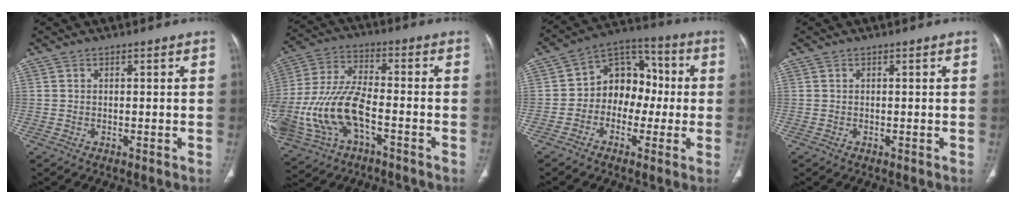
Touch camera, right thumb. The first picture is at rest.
{"total": 17.7, "force": [-5.4, 9.1, 14.1], "torque": [-0.312, 0.025, -0.094]}
{"total": 11.5, "force": [-1.3, 9.0, 7.0], "torque": [-0.064, 0.043, -0.036]}
{"total": 0.0}